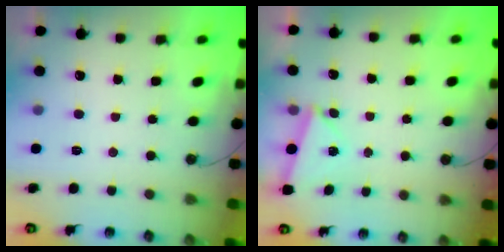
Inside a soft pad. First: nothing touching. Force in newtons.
{"total": 2.6, "press": 1.9, "slide": 1.8}